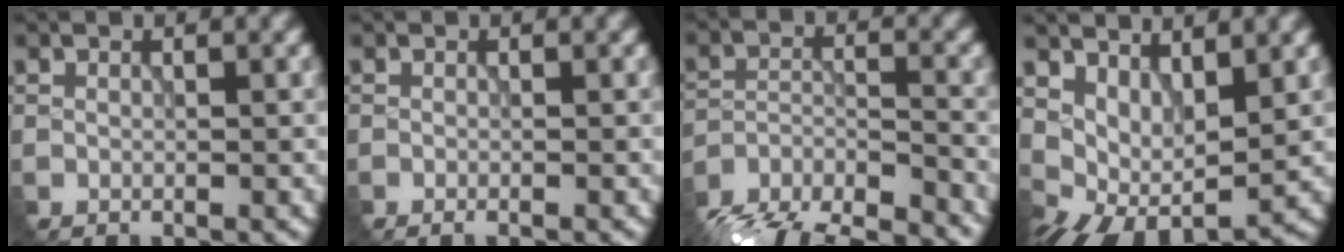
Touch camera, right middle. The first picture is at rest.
{"total": 0.7, "force": [-0.6, -0.2, 0.3], "torque": [-0.001, -0.002, -0.011]}
{"total": 13.8, "force": [-12.9, 3.7, 2.8], "torque": [-0.042, -0.010, -0.173]}
{"total": 5.6, "force": [0.0, 3.2, 4.6], "torque": [-0.069, -0.020, 0.018]}